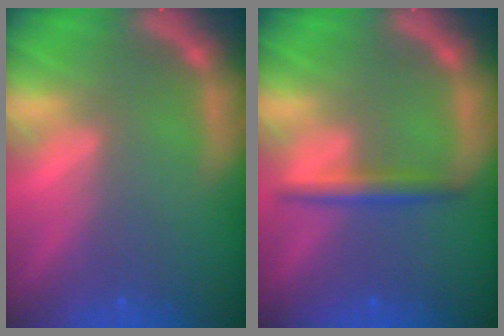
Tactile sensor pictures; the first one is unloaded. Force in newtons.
{"total": 2.4}